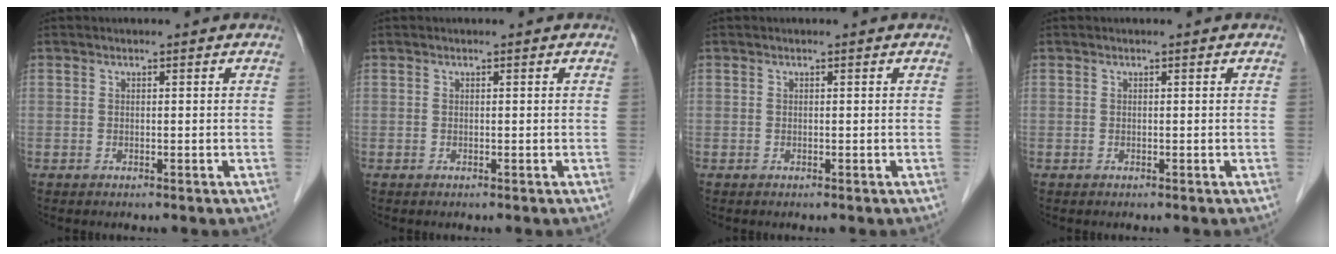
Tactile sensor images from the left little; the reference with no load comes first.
{"total": 0.0}
{"total": 0.0}
{"total": 0.0}